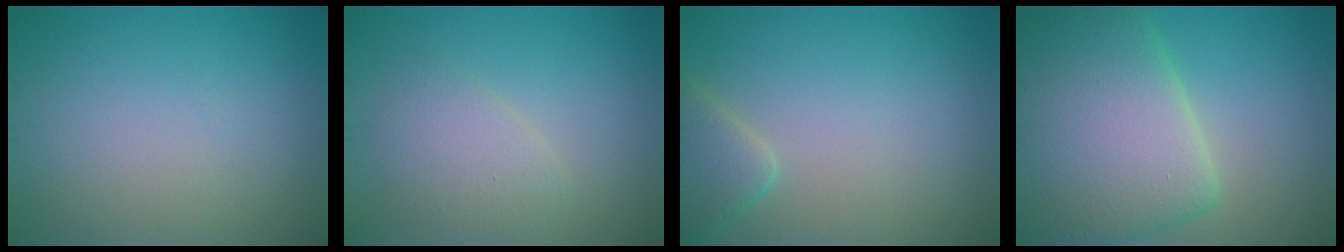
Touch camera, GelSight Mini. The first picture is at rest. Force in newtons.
{"total": 2.6, "press": 2.6, "slide": 0.2}
{"total": 2.8, "press": 2.8, "slide": 0.1}
{"total": 11.6, "press": 11.5, "slide": 0.9}